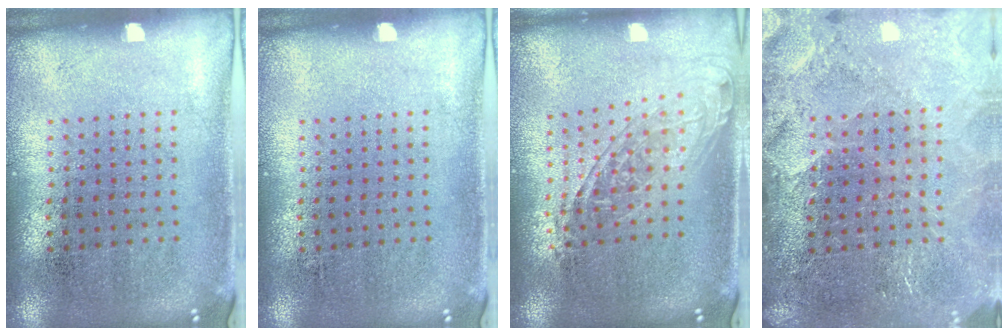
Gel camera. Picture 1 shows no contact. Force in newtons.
{"total": 0.0}
{"total": 1.6, "press": 1.2, "slide": 1.0}
{"total": 3.3, "press": 3.0, "slide": 1.2}